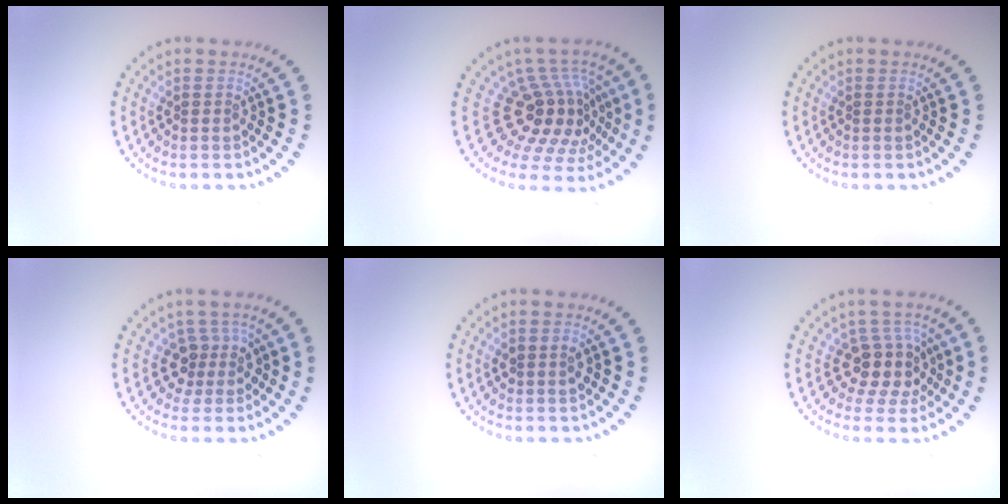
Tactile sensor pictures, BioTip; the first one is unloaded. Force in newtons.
{"total": 5.4, "press": 3.9, "slide": 3.7}
{"total": 0.0}
{"total": 2.6, "press": 1.9, "slide": 1.7}
{"total": 1.5, "press": 1.5, "slide": 0.3}
{"total": 3.8, "press": 3.1, "slide": 2.3}